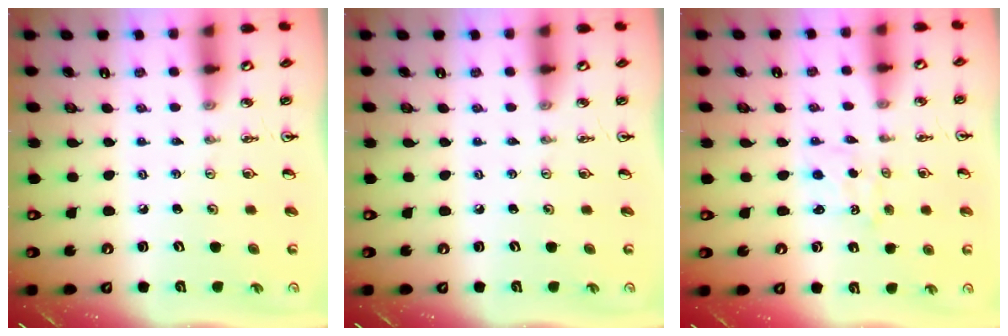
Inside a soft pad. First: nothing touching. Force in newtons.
{"total": 0.0}
{"total": 0.9, "press": 0.7, "slide": 0.6}